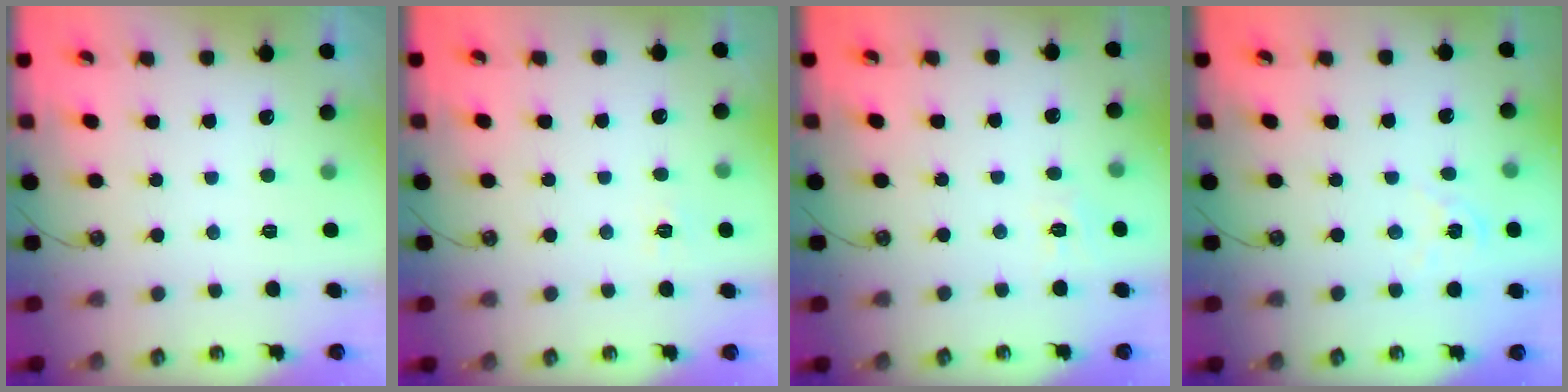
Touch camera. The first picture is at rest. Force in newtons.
{"total": 4.8, "press": 4.8, "slide": 0.6}
{"total": 3.0, "press": 3.0, "slide": 0.1}
{"total": 3.4, "press": 3.4, "slide": 0.1}